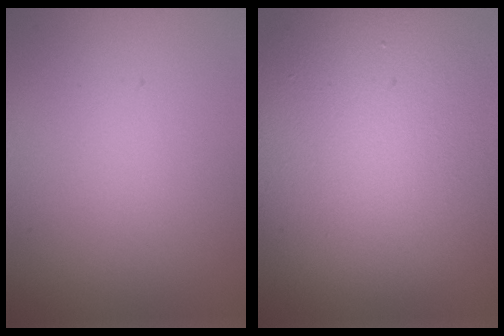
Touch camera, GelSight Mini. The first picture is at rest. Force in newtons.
{"total": 14.4, "press": 14.4, "slide": 0.9}